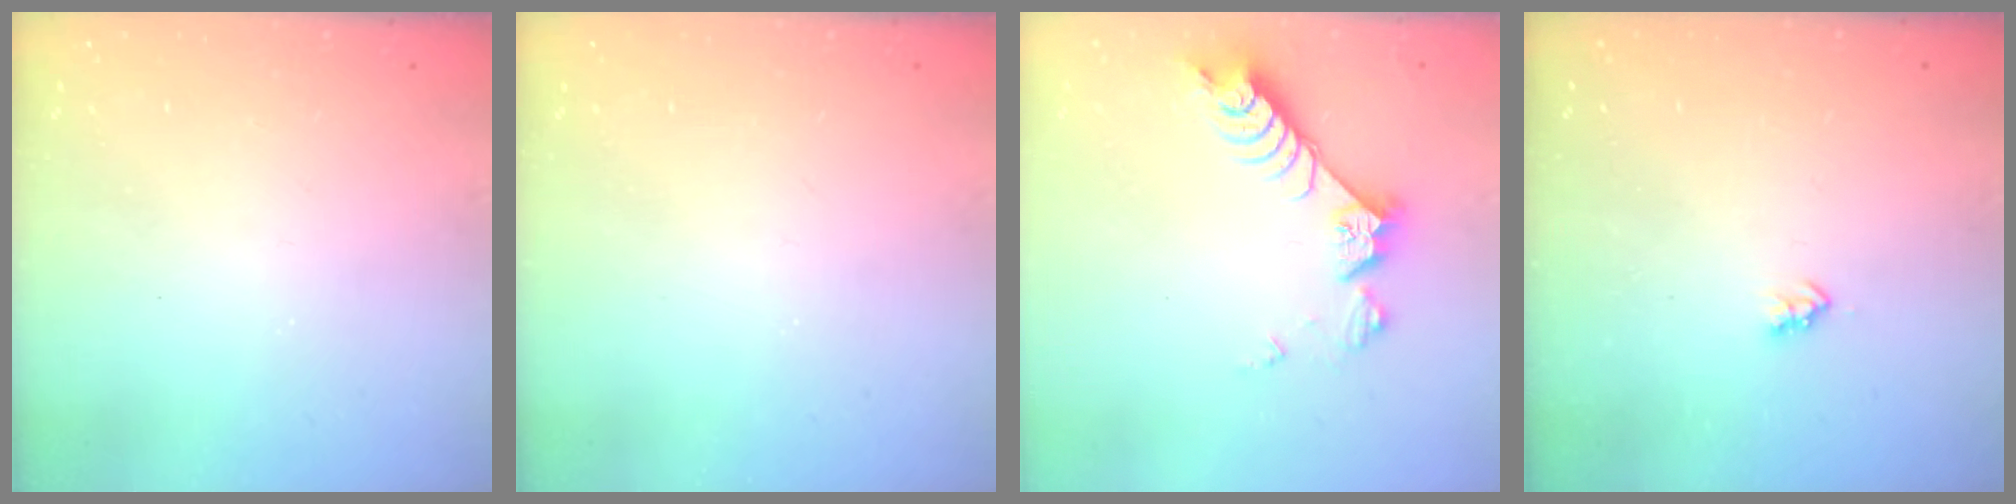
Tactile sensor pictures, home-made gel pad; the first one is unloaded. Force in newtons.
{"total": 0.0}
{"total": 8.0, "press": 8.0, "slide": 0.9}
{"total": 2.5, "press": 2.5, "slide": 0.4}